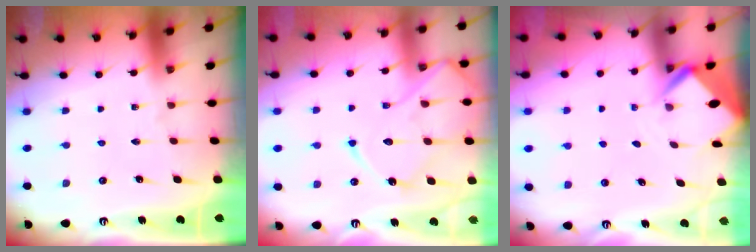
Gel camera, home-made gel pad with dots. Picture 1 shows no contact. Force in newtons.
{"total": 14.3, "press": 14.3, "slide": 1.4}
{"total": 3.3, "press": 3.3, "slide": 0.2}